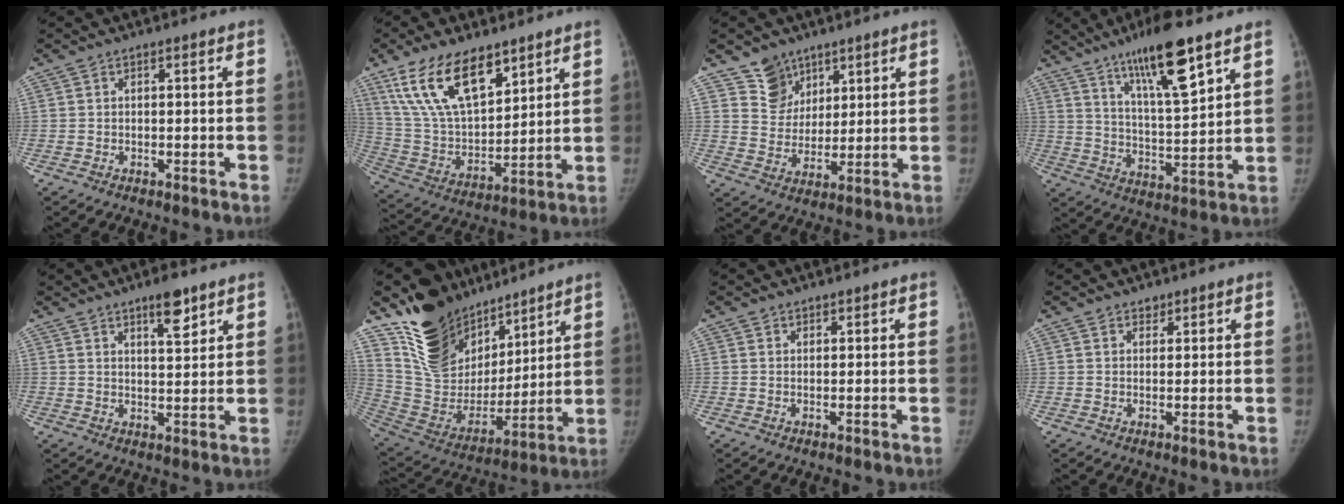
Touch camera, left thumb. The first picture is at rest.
{"total": 18.6, "force": [11.5, 8.8, 11.7], "torque": [-0.180, -0.051, 0.229]}
{"total": 7.8, "force": [5.4, 5.6, 0.8], "torque": [0.026, -0.046, 0.105]}
{"total": 15.3, "force": [9.6, 3.0, 11.6], "torque": [-0.184, -0.053, 0.170]}
{"total": 6.0, "force": [4.1, 1.8, 4.0], "torque": [-0.048, -0.028, 0.063]}
{"total": 23.0, "force": [16.4, 13.3, 9.2], "torque": [-0.118, -0.091, 0.301]}
{"total": 1.1, "force": [0.9, 0.7, -0.1], "torque": [0.017, -0.004, 0.007]}
{"total": 1.7, "force": [1.3, 1.1, 0.2], "torque": [0.012, -0.007, 0.015]}